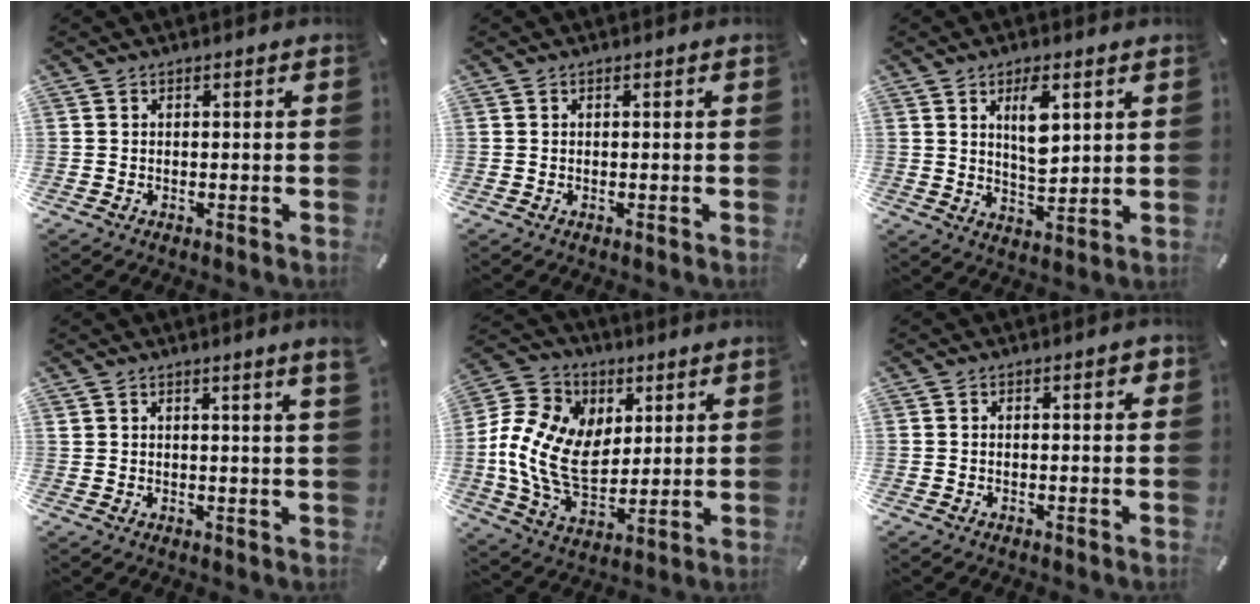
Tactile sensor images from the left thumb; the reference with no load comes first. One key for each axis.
{"total": 0.0}
{"total": 7.9, "fx": 3.5, "fy": 3.4, "fz": 6.2, "tx": -0.101, "ty": -0.015, "tz": 0.055}
{"total": 2.9, "fx": 2.0, "fy": -0.3, "fz": 2.1, "tx": -0.034, "ty": -0.010, "tz": 0.033}
{"total": 16.3, "fx": 1.9, "fy": 12.5, "fz": 10.3, "tx": -0.237, "ty": -0.017, "tz": 0.039}
{"total": 1.7, "fx": 0.5, "fy": 0.6, "fz": 1.5, "tx": -0.021, "ty": 0.002, "tz": 0.004}